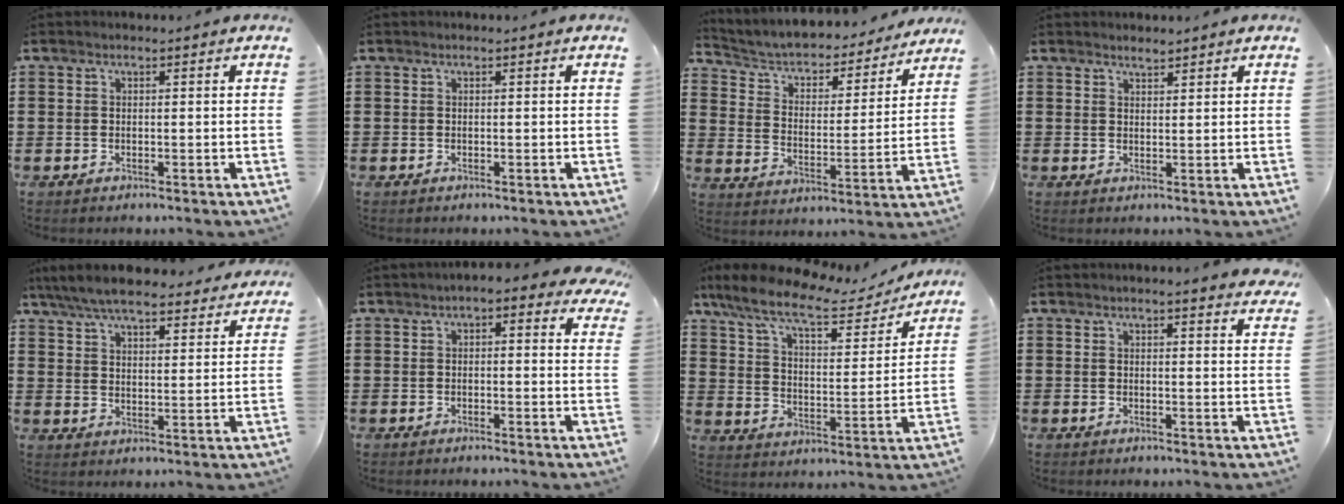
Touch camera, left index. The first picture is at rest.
{"total": 0.0}
{"total": 3.7, "force": [3.3, 1.5, 1.0], "torque": [-0.040, -0.027, 0.045]}
{"total": 1.4, "force": [1.4, 0.2, 0.3], "torque": [-0.007, 0.002, 0.026]}
{"total": 7.3, "force": [6.8, 0.7, 2.5], "torque": [-0.075, -0.032, 0.122]}
{"total": 2.3, "force": [1.1, 0.8, 1.8], "torque": [-0.040, 0.005, 0.018]}
{"total": 10.1, "force": [8.0, 2.1, 5.8], "torque": [-0.141, -0.034, 0.136]}
{"total": 2.4, "force": [2.1, -0.3, 0.9], "torque": [-0.023, -0.002, 0.040]}